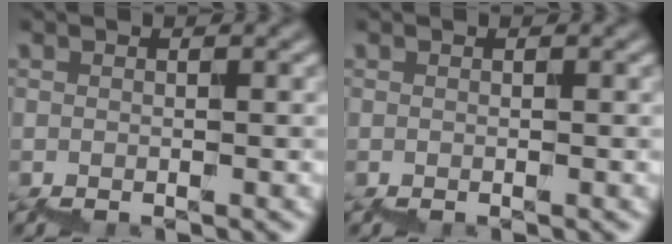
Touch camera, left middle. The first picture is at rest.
{"total": 0.0}